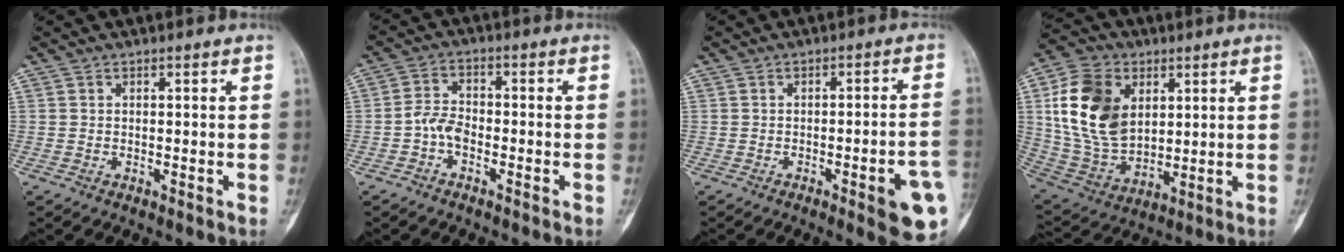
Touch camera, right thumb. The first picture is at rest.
{"total": 4.3, "force": [-1.8, 2.7, 2.9], "torque": [-0.052, 0.020, -0.040]}
{"total": 11.0, "force": [-3.7, 2.1, 10.2], "torque": [-0.117, 0.011, -0.041]}
{"total": 18.2, "force": [4.7, 12.5, 12.3], "torque": [-0.216, -0.011, 0.098]}